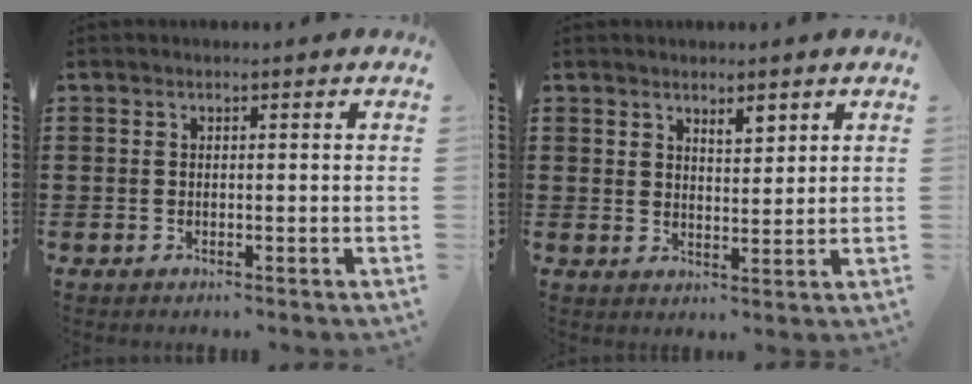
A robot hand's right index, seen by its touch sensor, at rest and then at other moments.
{"total": 3.0, "force": [2.5, 1.2, 1.1], "torque": [-0.018, 0.002, 0.045]}